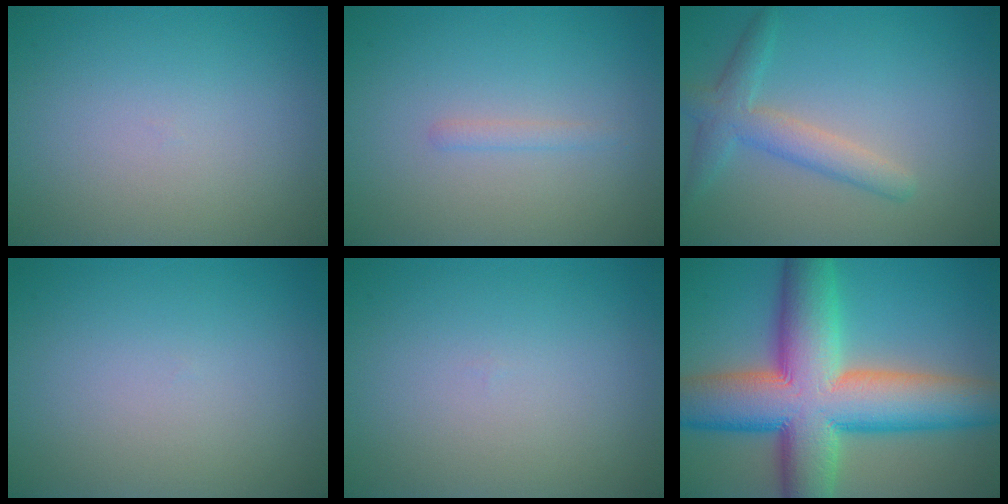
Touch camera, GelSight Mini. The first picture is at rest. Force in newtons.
{"total": 0.8, "press": 0.8, "slide": 0.0}
{"total": 3.2, "press": 3.2, "slide": 0.2}
{"total": 0.0}
{"total": 0.0}
{"total": 15.0, "press": 14.9, "slide": 0.6}